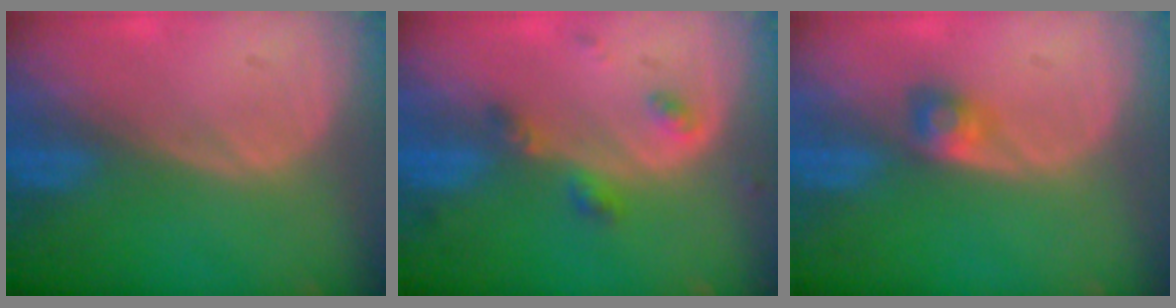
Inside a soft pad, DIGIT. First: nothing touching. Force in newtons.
{"total": 3.4, "press": 3.4, "slide": 0.7}
{"total": 2.5, "press": 2.4, "slide": 0.7}